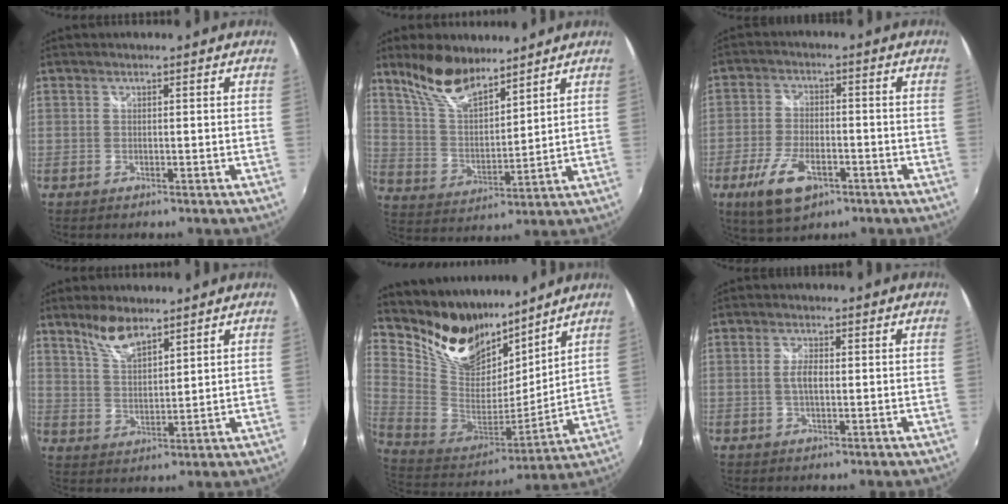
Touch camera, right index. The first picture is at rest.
{"total": 11.6, "force": [9.1, 4.0, 5.9], "torque": [-0.118, 0.012, 0.183]}
{"total": 10.4, "force": [-5.3, 5.0, 7.4], "torque": [-0.165, -0.014, -0.093]}
{"total": 6.8, "force": [5.2, 2.1, 3.7], "torque": [-0.068, 0.004, 0.106]}
{"total": 19.2, "force": [14.8, 9.7, 7.6], "torque": [-0.194, 0.000, 0.289]}
{"total": 2.6, "force": [0.0, 1.0, 2.4], "torque": [-0.047, 0.001, -0.003]}